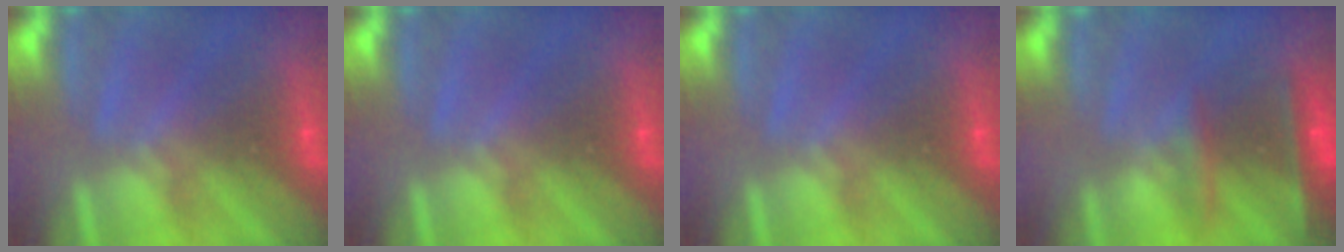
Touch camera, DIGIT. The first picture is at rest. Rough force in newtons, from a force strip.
{"total": 0.0}
{"total": 0.0}
{"total": 8.3}